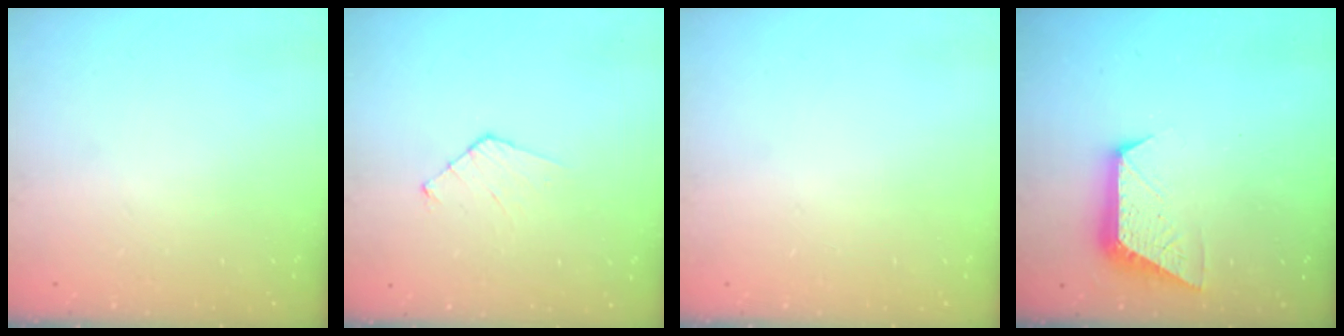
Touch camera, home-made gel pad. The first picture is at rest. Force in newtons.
{"total": 3.8, "press": 3.7, "slide": 0.3}
{"total": 0.0}
{"total": 9.5, "press": 9.5, "slide": 0.7}